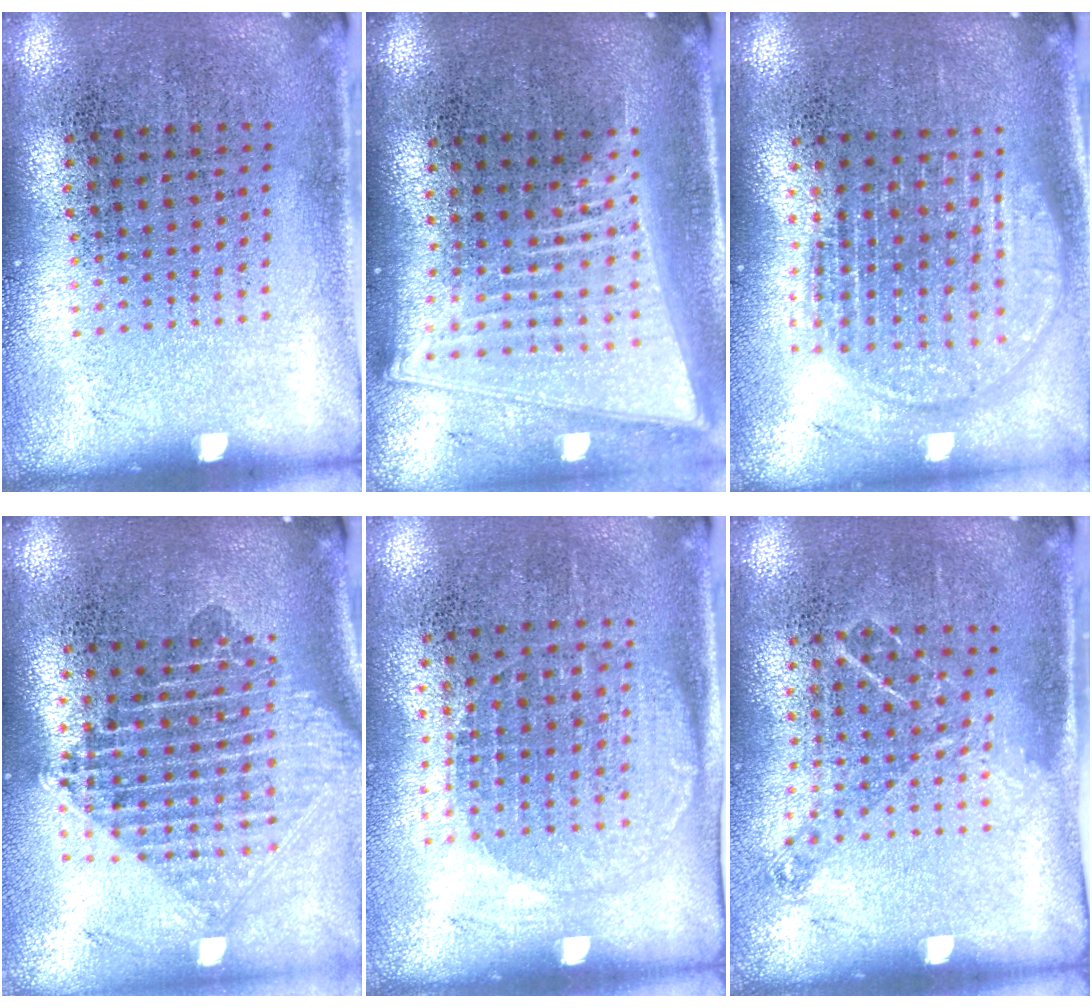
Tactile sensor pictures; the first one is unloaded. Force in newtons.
{"total": 2.1, "press": 1.8, "slide": 1.2}
{"total": 1.8, "press": 1.5, "slide": 0.9}
{"total": 2.3, "press": 1.8, "slide": 1.4}
{"total": 1.2, "press": 1.1, "slide": 0.6}
{"total": 0.8, "press": 0.8, "slide": 0.2}